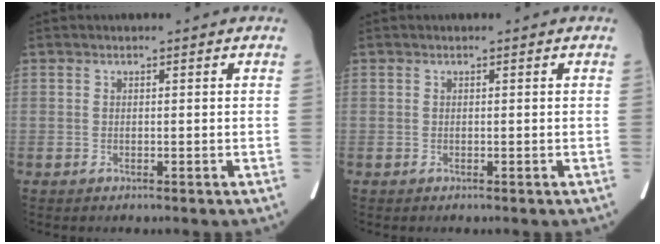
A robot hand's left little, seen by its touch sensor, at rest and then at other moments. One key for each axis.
{"total": 0.0}